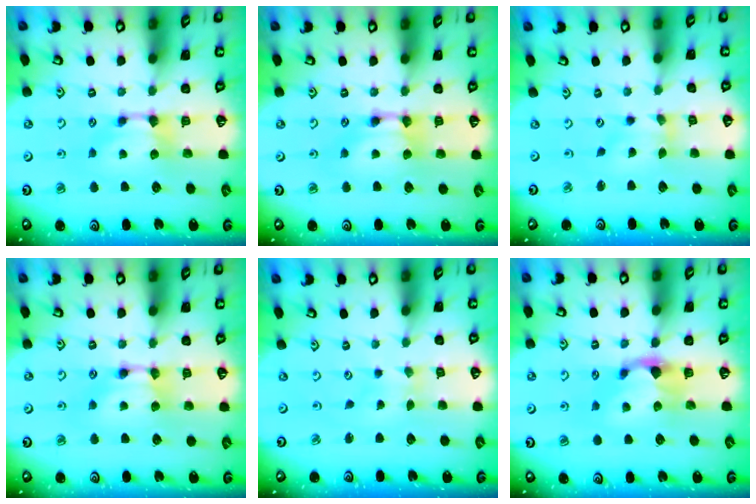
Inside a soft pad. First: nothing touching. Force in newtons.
{"total": 2.0, "press": 2.0, "slide": 0.1}
{"total": 1.3, "press": 0.3, "slide": 1.2}
{"total": 1.6, "press": 1.6, "slide": 0.2}
{"total": 4.9, "press": 4.8, "slide": 0.7}
{"total": 1.1, "press": 0.2, "slide": 1.1}